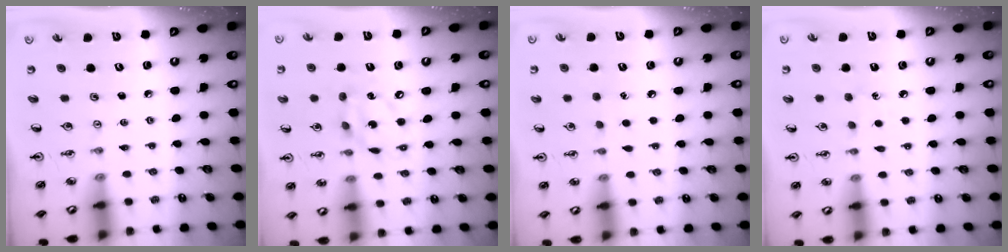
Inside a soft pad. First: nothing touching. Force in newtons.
{"total": 11.8, "press": 11.8, "slide": 0.9}
{"total": 5.0, "press": 5.0, "slide": 0.4}
{"total": 5.6, "press": 5.6, "slide": 0.6}